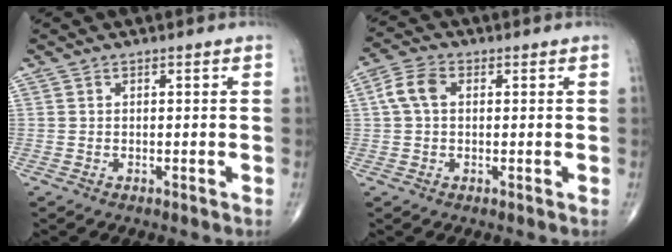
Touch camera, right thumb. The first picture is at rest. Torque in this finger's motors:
{"motor_torque": [-0.12, 0.23, 0.04, -0.03, 0.00]}